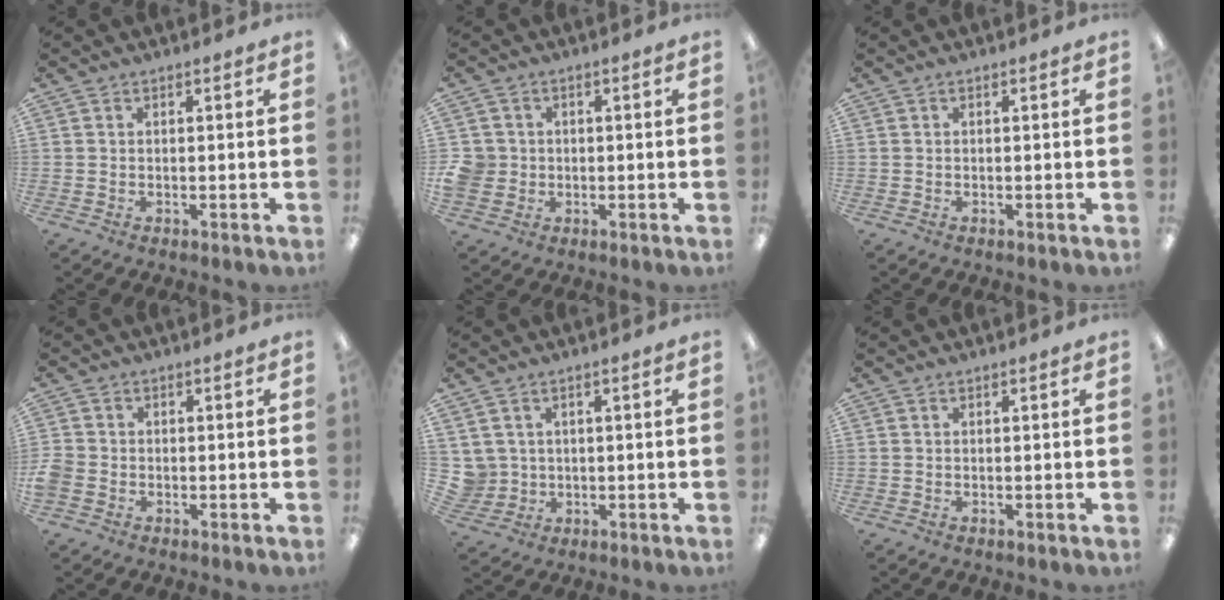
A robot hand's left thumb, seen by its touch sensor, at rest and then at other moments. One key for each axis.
{"total": 5.0, "fx": -0.1, "fy": 4.8, "fz": 1.4, "tx": -0.037, "ty": 0.006, "tz": -0.001}
{"total": 0.0}
{"total": 2.9, "fx": -1.0, "fy": 2.4, "fz": 1.3, "tx": -0.018, "ty": 0.007, "tz": -0.018}
{"total": 4.1, "fx": 1.5, "fy": 3.8, "fz": 0.1, "tx": -0.024, "ty": 0.000, "tz": 0.030}
{"total": 0.0}